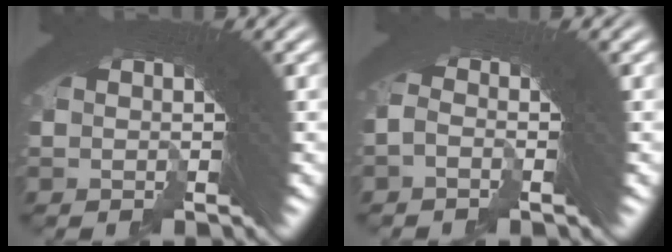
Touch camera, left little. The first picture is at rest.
{"total": 1.0, "force": [-1.0, -0.1, 0.0], "torque": [-0.008, 0.009, -0.024]}